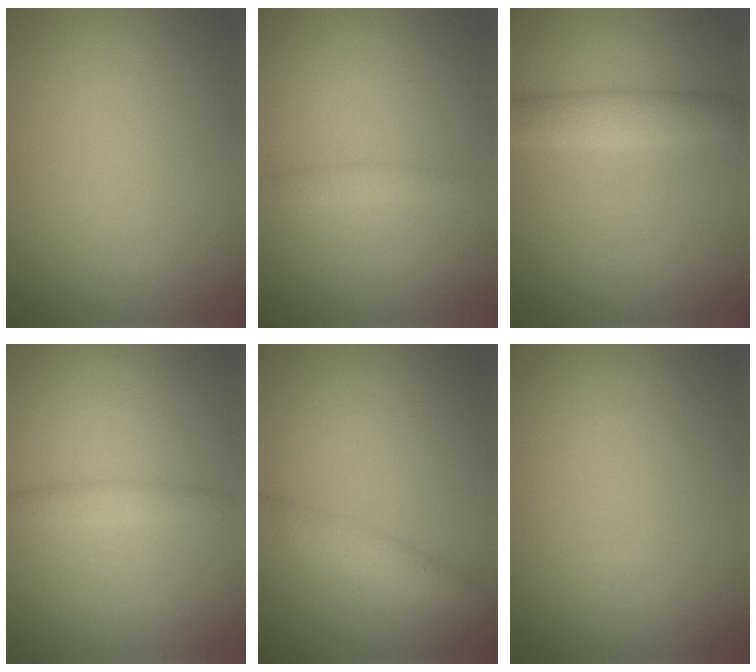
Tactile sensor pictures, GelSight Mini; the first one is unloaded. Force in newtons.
{"total": 1.0, "press": 1.0, "slide": 0.1}
{"total": 2.9, "press": 2.9, "slide": 0.2}
{"total": 1.4, "press": 1.4, "slide": 0.0}
{"total": 2.8, "press": 2.8, "slide": 0.1}
{"total": 0.0}